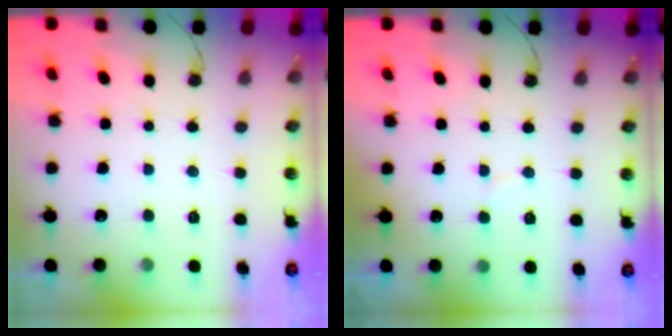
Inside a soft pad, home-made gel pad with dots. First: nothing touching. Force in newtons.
{"total": 2.8, "press": 2.8, "slide": 0.3}